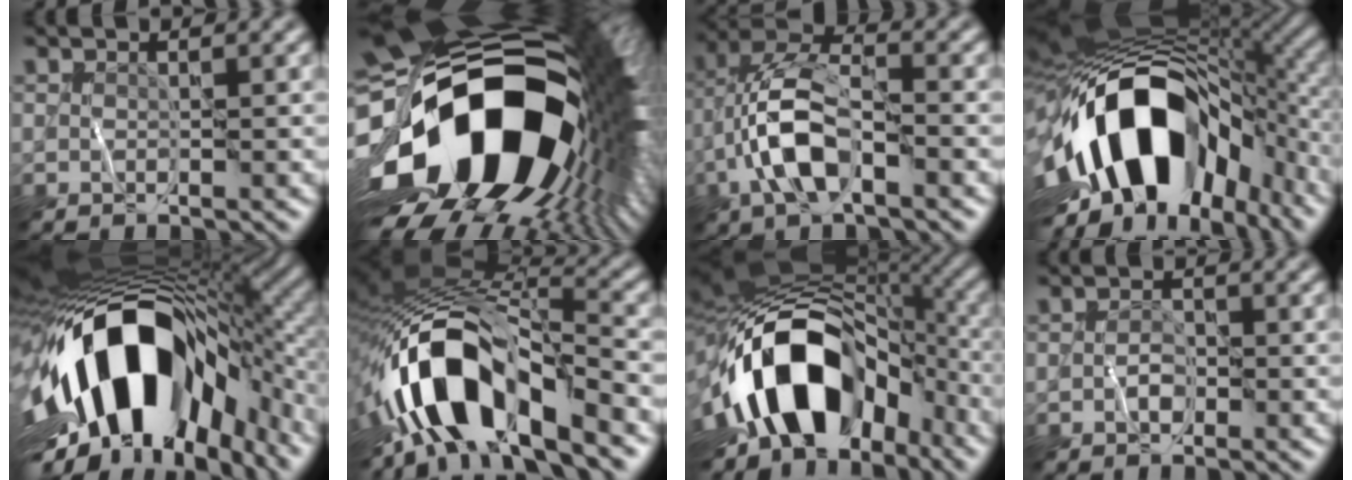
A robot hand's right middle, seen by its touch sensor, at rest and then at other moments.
{"total": 21.6, "force": [-2.5, 14.0, 16.3], "torque": [-0.334, -0.083, -0.014]}
{"total": 7.1, "force": [-2.4, 3.2, 5.9], "torque": [-0.123, 0.012, -0.050]}
{"total": 18.4, "force": [-4.0, 10.5, 14.6], "torque": [-0.265, -0.007, -0.060]}
{"total": 18.3, "force": [-4.2, 9.0, 15.4], "torque": [-0.256, -0.013, -0.066]}
{"total": 11.8, "force": [-6.1, 4.7, 8.9], "torque": [-0.153, 0.005, -0.117]}
{"total": 15.8, "force": [-4.9, 10.1, 11.1], "torque": [-0.180, -0.002, -0.086]}
{"total": 1.4, "force": [-0.4, 0.9, 0.9], "torque": [-0.013, 0.004, -0.009]}